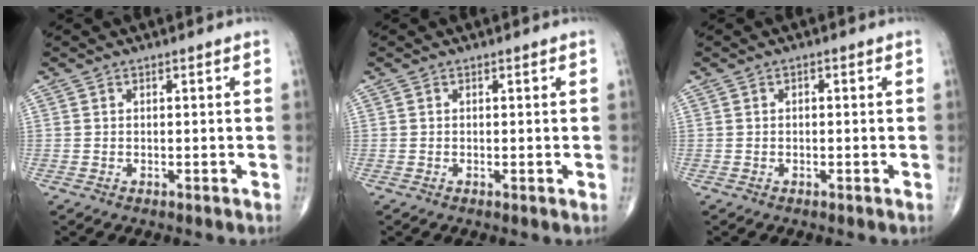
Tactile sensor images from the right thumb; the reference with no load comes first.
{"total": 0.0}
{"total": 0.6, "force": [0.0, 0.4, 0.5], "torque": [-0.006, 0.002, -0.002]}